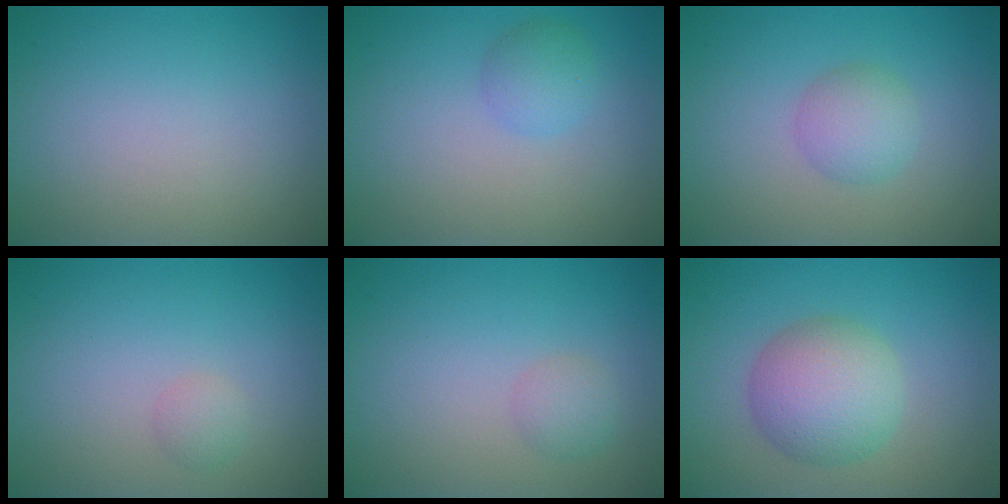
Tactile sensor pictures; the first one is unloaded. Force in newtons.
{"total": 1.8, "press": 1.8, "slide": 0.1}
{"total": 2.4, "press": 2.4, "slide": 0.0}
{"total": 1.1, "press": 1.1, "slide": 0.0}
{"total": 1.4, "press": 1.4, "slide": 0.1}
{"total": 5.5, "press": 5.5, "slide": 0.1}